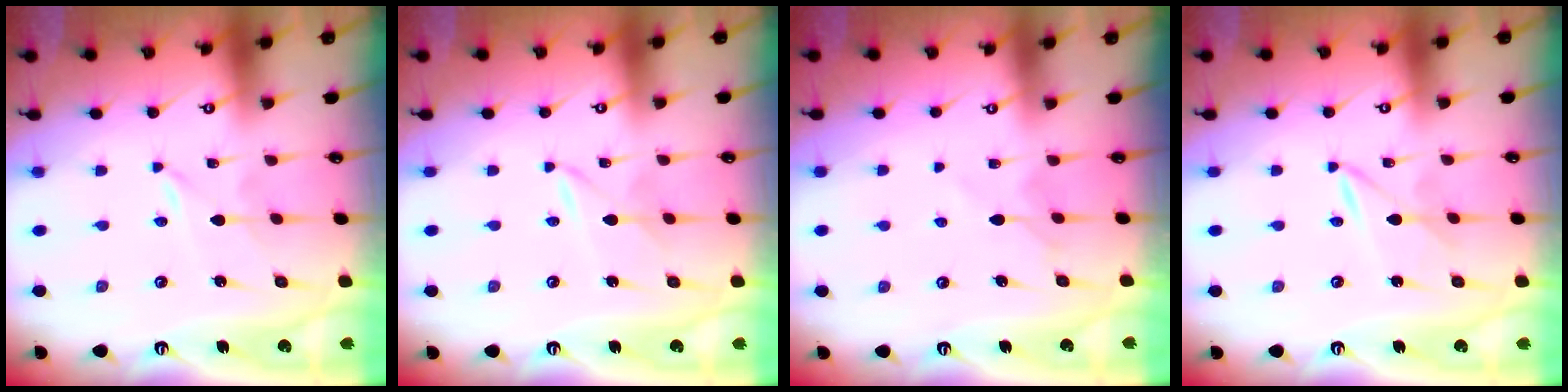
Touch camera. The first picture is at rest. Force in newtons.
{"total": 2.0, "press": 2.0, "slide": 0.3}
{"total": 4.6, "press": 4.6, "slide": 0.6}
{"total": 1.6, "press": 1.6, "slide": 0.1}